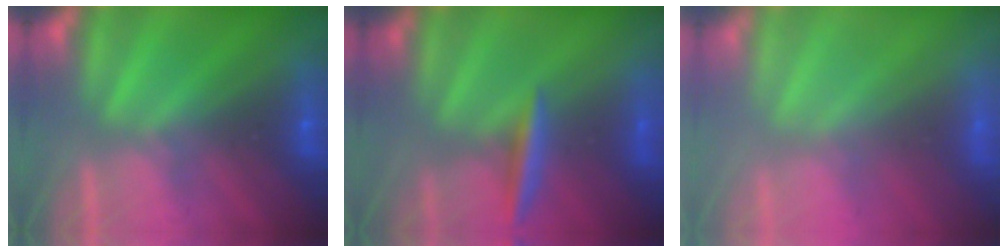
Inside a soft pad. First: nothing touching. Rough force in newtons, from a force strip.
{"total": 3.3}
{"total": 8.0}